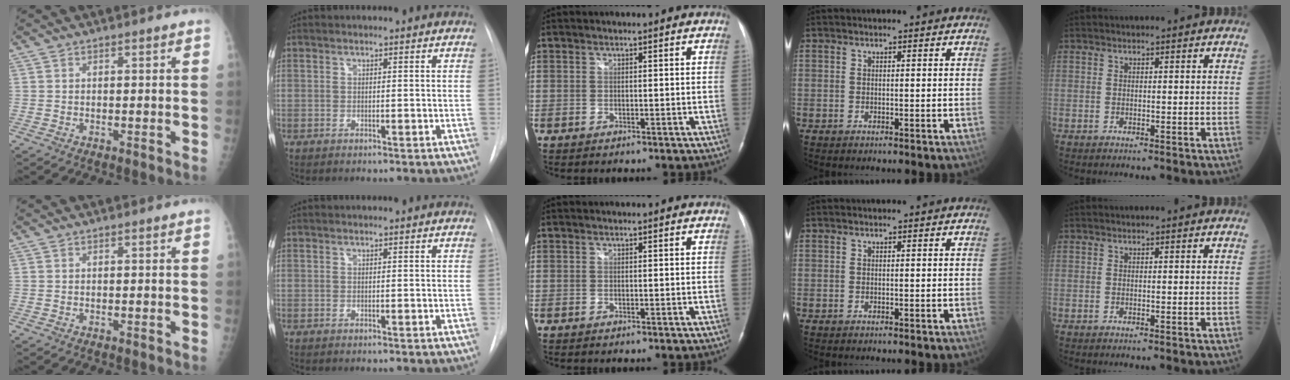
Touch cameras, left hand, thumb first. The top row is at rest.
{}